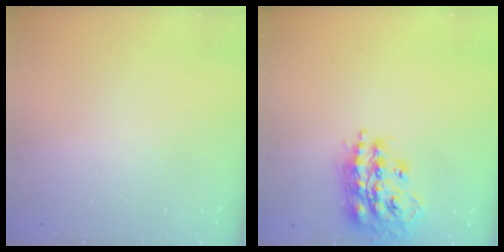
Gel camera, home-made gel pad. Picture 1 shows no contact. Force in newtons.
{"total": 17.5, "press": 17.5, "slide": 1.2}